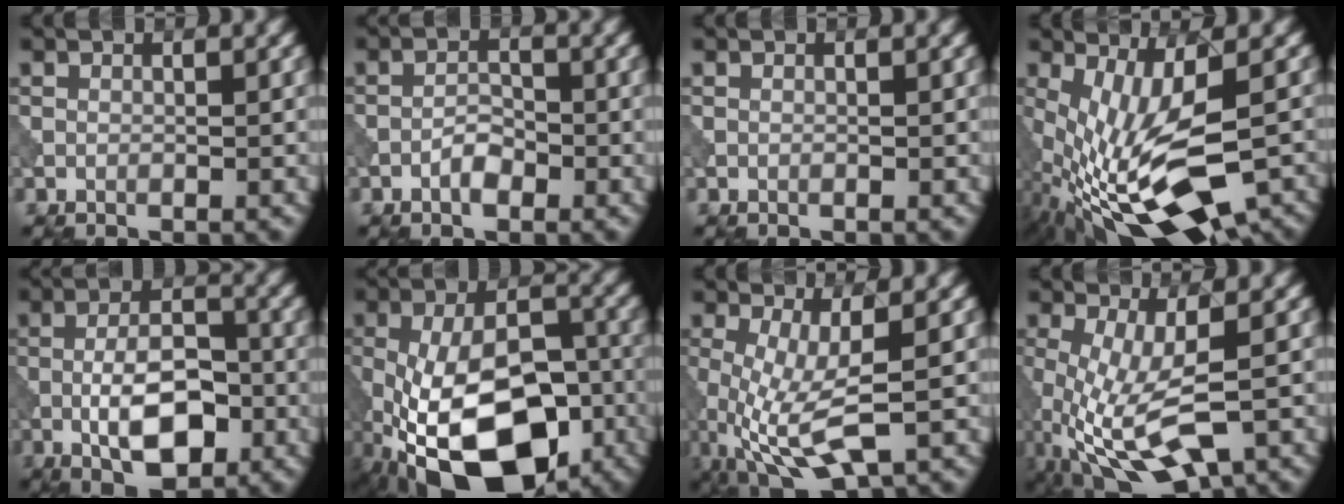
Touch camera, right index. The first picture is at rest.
{"total": 2.0, "force": [-1.1, 0.9, 1.4], "torque": [-0.022, 0.006, -0.022]}
{"total": 0.0}
{"total": 14.1, "force": [-5.1, 5.2, 12.0], "torque": [-0.231, -0.033, -0.070]}
{"total": 6.7, "force": [-1.9, 2.9, 5.7], "torque": [-0.099, 0.005, -0.038]}
{"total": 16.9, "force": [-7.4, 8.6, 12.5], "torque": [-0.225, -0.018, -0.115]}
{"total": 6.4, "force": [-1.3, 2.2, 5.9], "torque": [-0.137, -0.018, -0.019]}
{"total": 9.6, "force": [-3.3, 4.0, 8.1], "torque": [-0.186, -0.029, -0.050]}